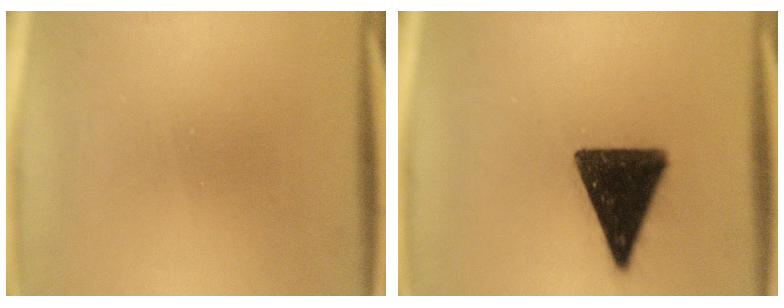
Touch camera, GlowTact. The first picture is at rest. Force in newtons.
{"total": 14.2}